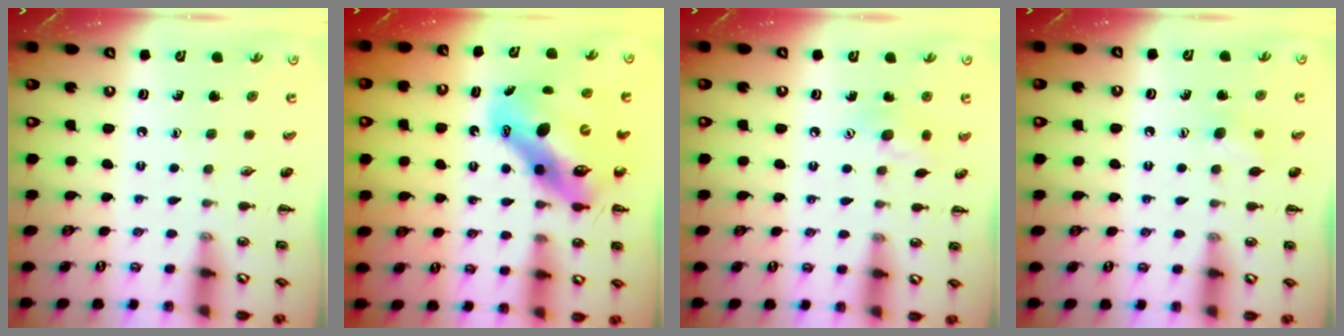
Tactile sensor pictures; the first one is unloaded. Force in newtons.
{"total": 13.3, "press": 12.8, "slide": 3.5}
{"total": 7.4, "press": 7.3, "slide": 1.1}
{"total": 5.6, "press": 5.4, "slide": 1.4}